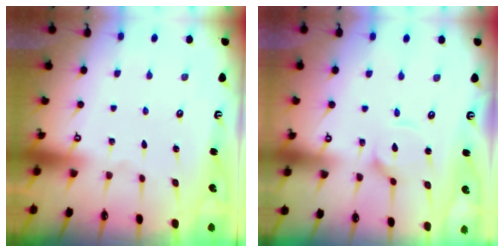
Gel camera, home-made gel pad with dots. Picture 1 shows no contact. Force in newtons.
{"total": 4.0, "press": 4.0, "slide": 0.4}